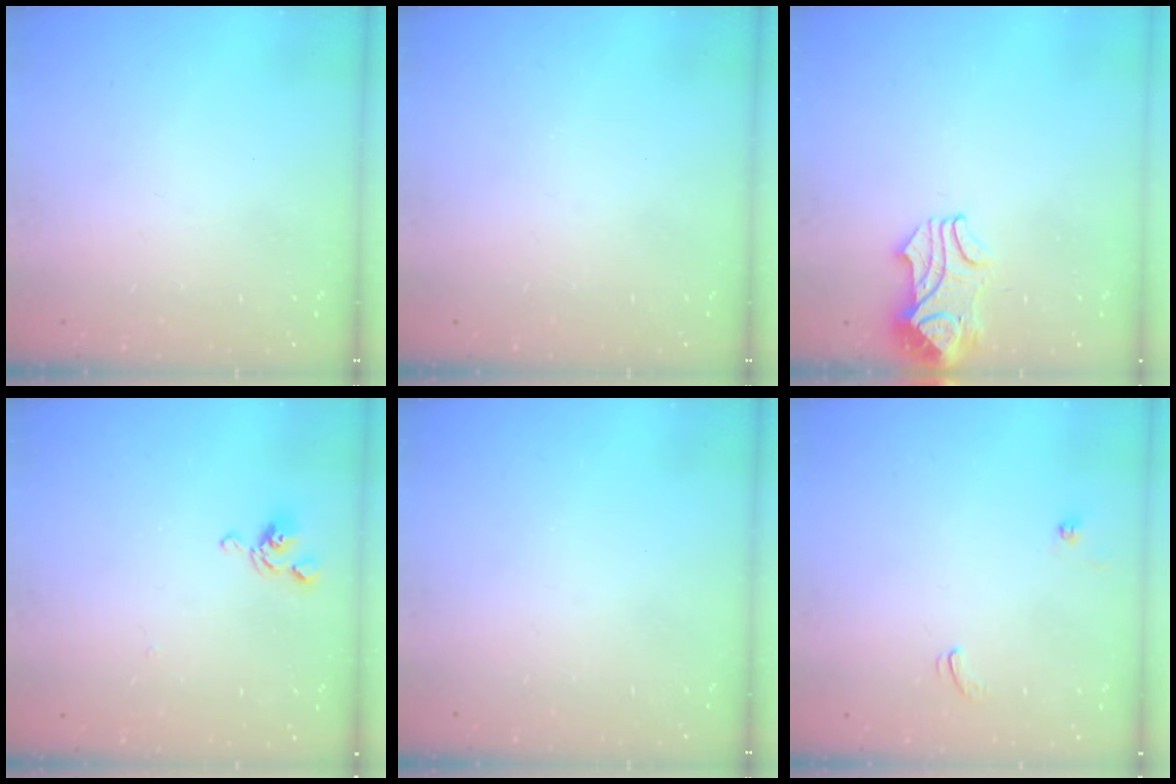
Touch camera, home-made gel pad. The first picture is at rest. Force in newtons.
{"total": 0.0}
{"total": 2.2, "press": 2.1, "slide": 0.5}
{"total": 5.5, "press": 5.5, "slide": 0.5}
{"total": 0.0}
{"total": 0.0}